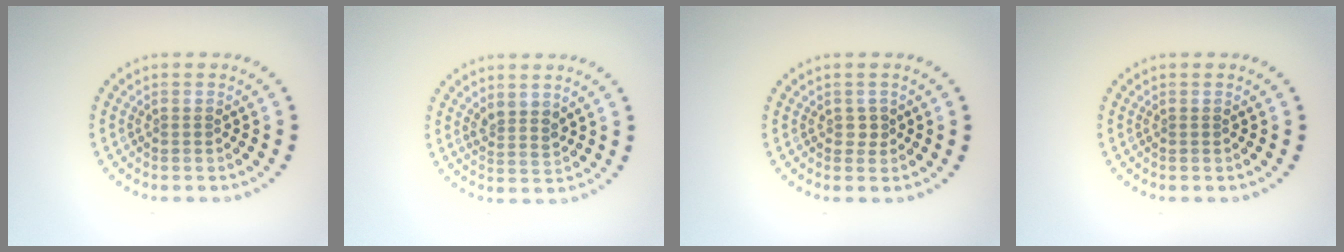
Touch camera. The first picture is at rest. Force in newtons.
{"total": 1.8, "press": 1.5, "slide": 1.1}
{"total": 0.7, "press": 0.6, "slide": 0.2}
{"total": 0.0}